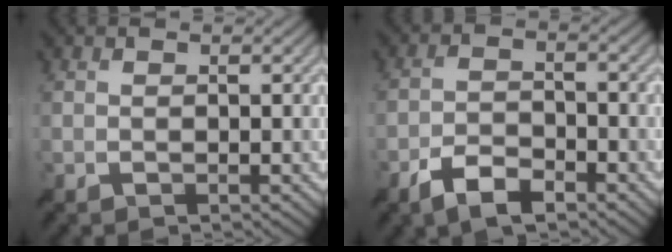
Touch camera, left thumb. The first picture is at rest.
{"total": 5.1, "force": [-3.6, 2.0, 3.1], "torque": [-0.060, -0.002, -0.072]}